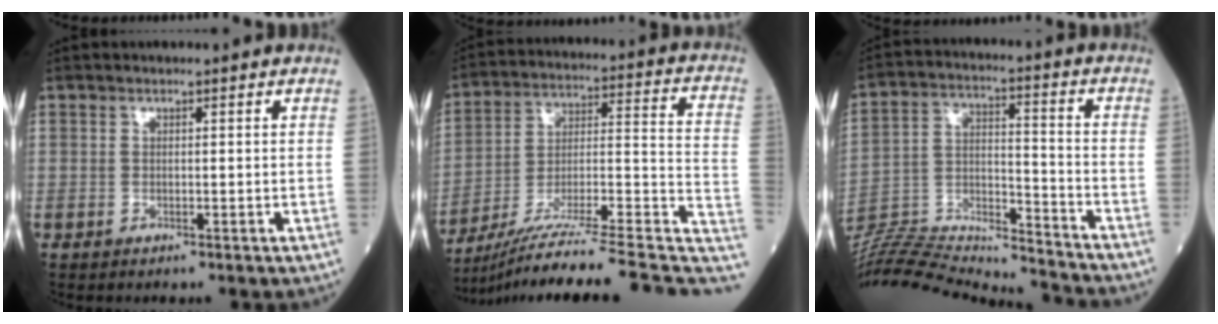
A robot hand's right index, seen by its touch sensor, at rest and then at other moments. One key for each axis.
{"total": 26.6, "fx": -20.9, "fy": 0.7, "fz": 16.4, "tx": -0.187, "ty": 0.008, "tz": -0.317}
{"total": 23.4, "fx": -22.4, "fy": 0.7, "fz": 6.5, "tx": -0.150, "ty": -0.001, "tz": -0.356}